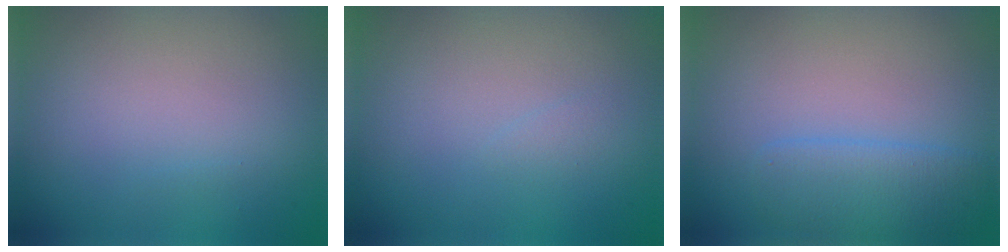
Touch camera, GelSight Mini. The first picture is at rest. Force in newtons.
{"total": 0.5, "press": 0.5, "slide": 0.0}
{"total": 3.2, "press": 3.2, "slide": 0.1}